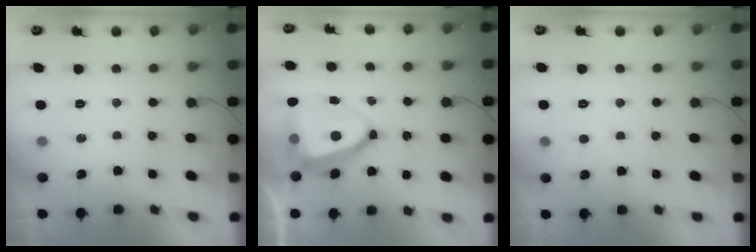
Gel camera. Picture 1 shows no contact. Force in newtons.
{"total": 12.1, "press": 12.0, "slide": 1.1}
{"total": 2.4, "press": 2.4, "slide": 0.2}